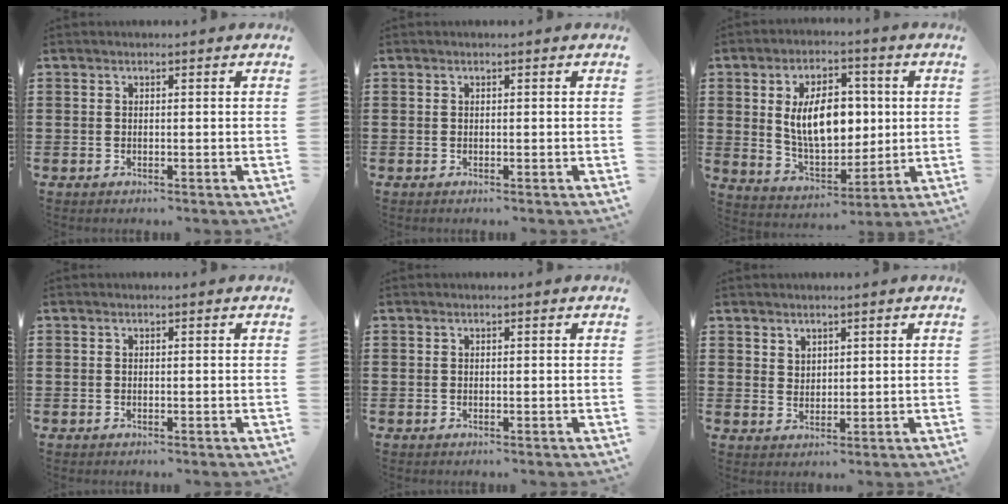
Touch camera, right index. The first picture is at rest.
{"total": 0.0}
{"total": 10.6, "force": [1.7, 6.3, 8.3], "torque": [-0.159, 0.007, 0.025]}
{"total": 0.0}
{"total": 0.0}
{"total": 2.4, "force": [1.9, 1.4, 0.1], "torque": [-0.007, 0.005, 0.038]}